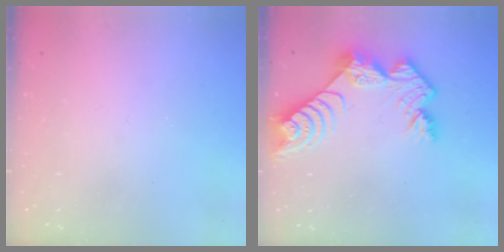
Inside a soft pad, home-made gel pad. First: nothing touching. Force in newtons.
{"total": 11.0, "press": 11.0, "slide": 0.9}